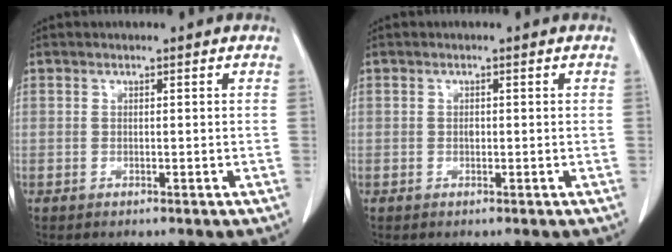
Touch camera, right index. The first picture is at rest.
{"total": 1.1, "force": [-0.1, 0.4, 1.0], "torque": [-0.020, 0.001, -0.003]}